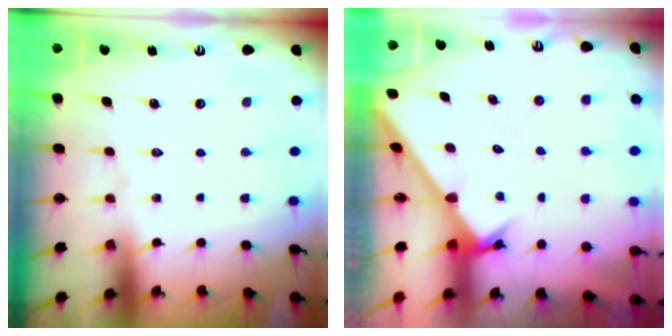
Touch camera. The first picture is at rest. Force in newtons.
{"total": 2.6, "press": 2.6, "slide": 0.2}